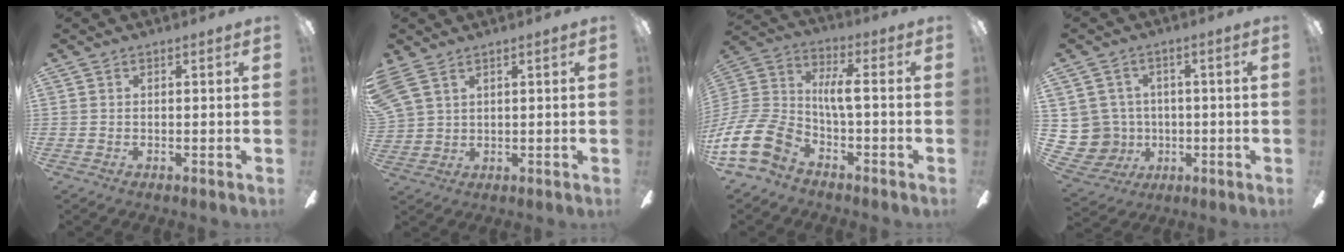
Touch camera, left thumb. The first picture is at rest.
{"total": 4.6, "force": [3.2, 2.4, 2.3], "torque": [-0.052, -0.002, 0.065]}
{"total": 14.6, "force": [-5.1, 8.4, 10.8], "torque": [-0.246, 0.009, -0.093]}
{"total": 7.9, "force": [0.9, 7.8, 0.9], "torque": [-0.060, -0.006, 0.028]}